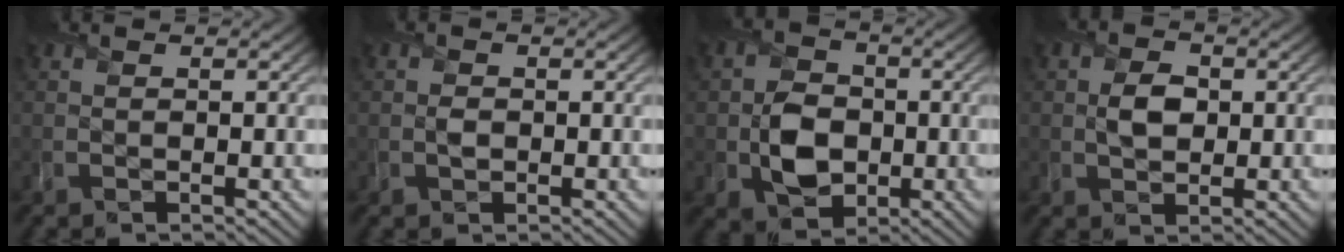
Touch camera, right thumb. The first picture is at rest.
{"total": 1.0, "force": [-0.1, 0.9, 0.6], "torque": [-0.010, 0.001, -0.004]}
{"total": 6.2, "force": [-1.1, 5.0, 3.6], "torque": [-0.074, -0.005, -0.026]}
{"total": 3.2, "force": [0.3, 2.4, 2.1], "torque": [-0.046, 0.001, 0.003]}